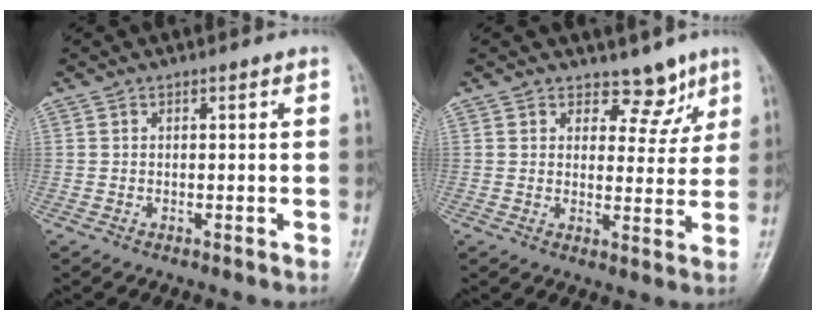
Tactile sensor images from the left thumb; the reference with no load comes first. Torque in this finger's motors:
{"motor_torque": [-0.07, 0.09, -0.24, 0.03, 0.10]}